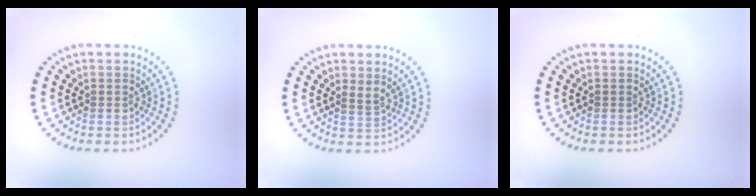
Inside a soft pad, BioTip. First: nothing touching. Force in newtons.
{"total": 0.9, "press": 0.7, "slide": 0.6}
{"total": 0.0}